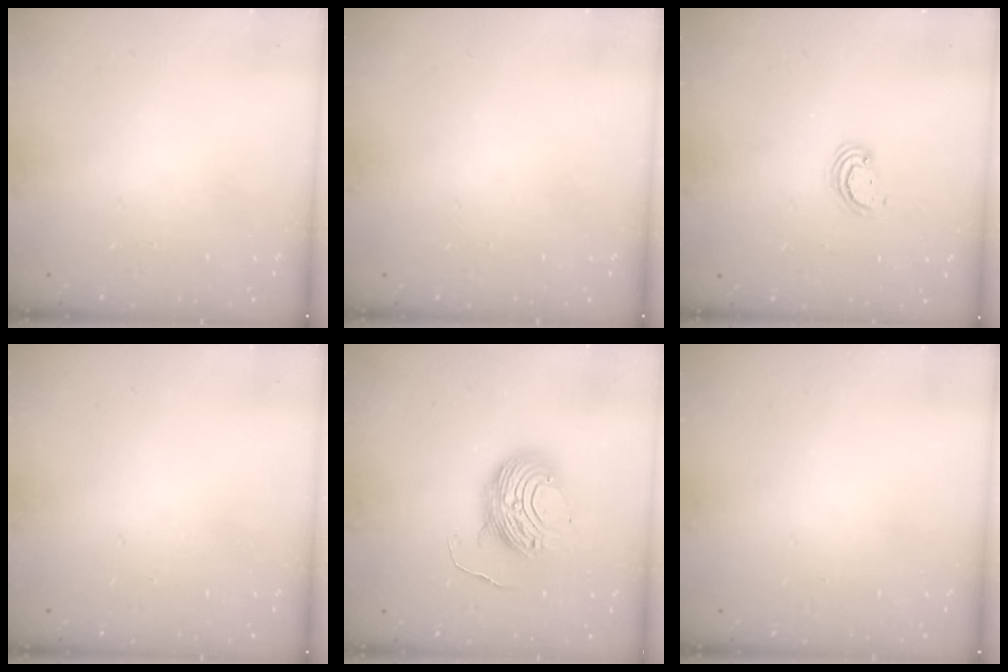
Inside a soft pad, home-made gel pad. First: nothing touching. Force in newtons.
{"total": 0.0}
{"total": 2.5, "press": 2.5, "slide": 0.3}
{"total": 0.0}
{"total": 9.5, "press": 9.5, "slide": 0.8}
{"total": 0.0}